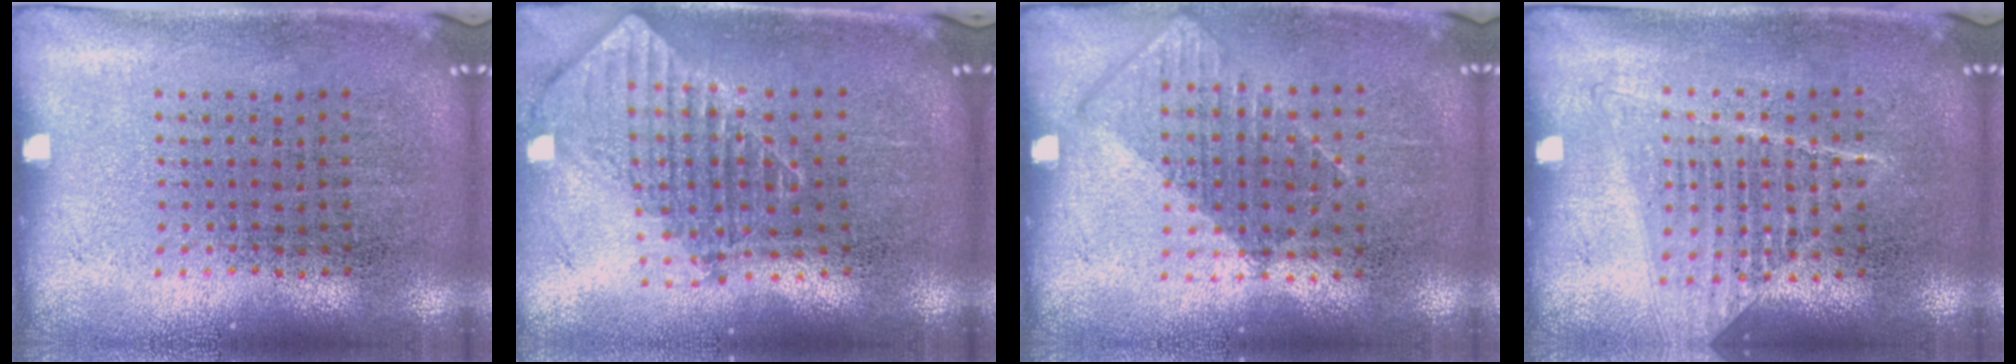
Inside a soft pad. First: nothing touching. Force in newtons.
{"total": 1.9, "press": 1.5, "slide": 1.2}
{"total": 0.8, "press": 0.7, "slide": 0.4}
{"total": 1.1, "press": 1.0, "slide": 0.3}